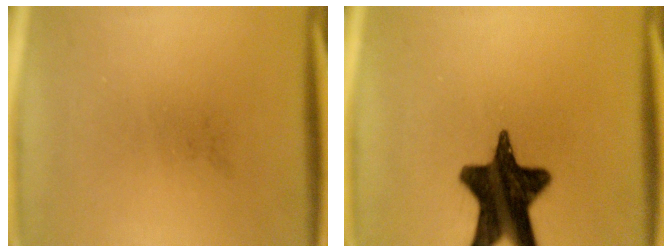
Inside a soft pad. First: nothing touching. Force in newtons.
{"total": 16.5}